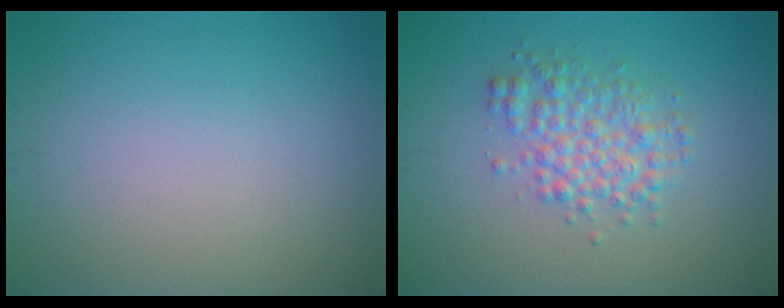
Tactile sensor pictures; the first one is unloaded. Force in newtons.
{"total": 3.5, "press": 3.5, "slide": 0.0}